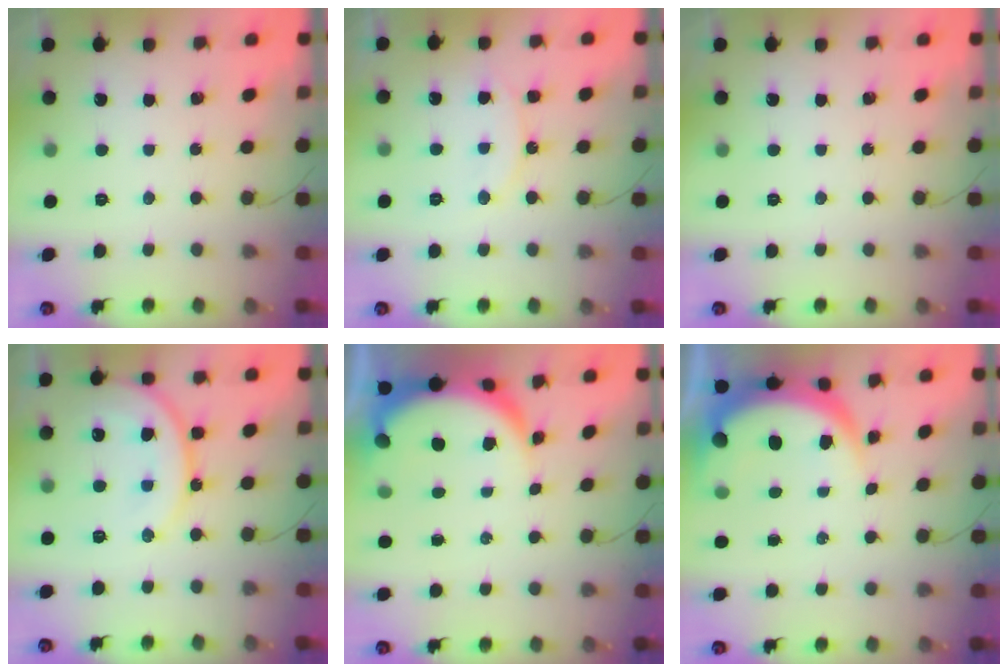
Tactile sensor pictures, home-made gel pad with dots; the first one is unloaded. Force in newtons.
{"total": 9.1, "press": 9.1, "slide": 1.0}
{"total": 0.0}
{"total": 14.7, "press": 14.6, "slide": 1.9}
{"total": 7.5, "press": 7.5, "slide": 0.7}
{"total": 8.6, "press": 8.5, "slide": 1.1}